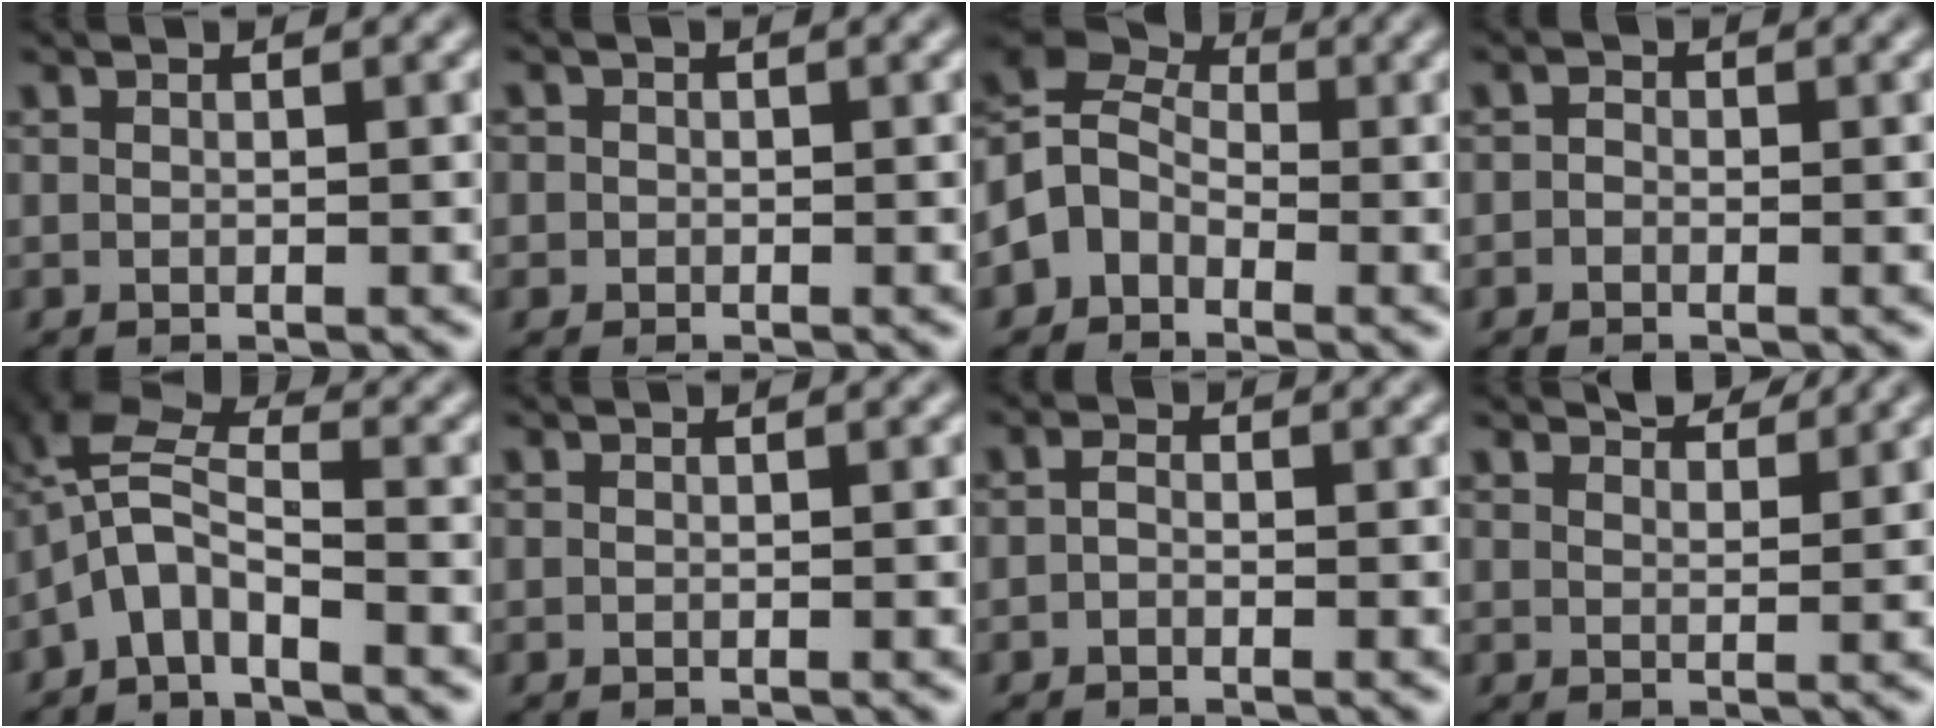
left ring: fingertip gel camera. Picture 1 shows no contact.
{"total": 1.3, "force": [0.1, 1.3, 0.1], "torque": [0.016, 0.000, -0.010]}
{"total": 4.8, "force": [-1.5, 3.9, 2.4], "torque": [-0.036, 0.011, -0.045]}
{"total": 0.9, "force": [-0.4, 0.7, 0.3], "torque": [-0.005, -0.002, -0.012]}
{"total": 4.8, "force": [-2.8, 1.7, 3.5], "torque": [-0.070, 0.010, -0.065]}
{"total": 0.0}
{"total": 0.9, "force": [-0.4, 0.6, 0.6], "torque": [-0.012, 0.001, -0.011]}
{"total": 3.0, "force": [2.8, 0.5, 0.9], "torque": [-0.015, -0.001, 0.042]}